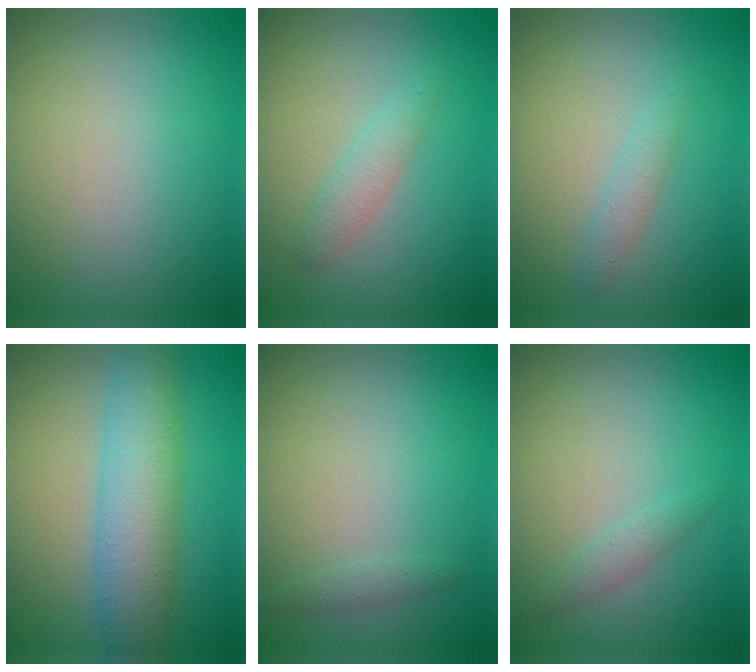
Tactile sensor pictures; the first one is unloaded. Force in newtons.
{"total": 1.8, "press": 1.8, "slide": 0.0}
{"total": 1.3, "press": 1.3, "slide": 0.0}
{"total": 5.8, "press": 5.8, "slide": 0.0}
{"total": 0.8, "press": 0.8, "slide": 0.1}
{"total": 1.2, "press": 1.2, "slide": 0.1}